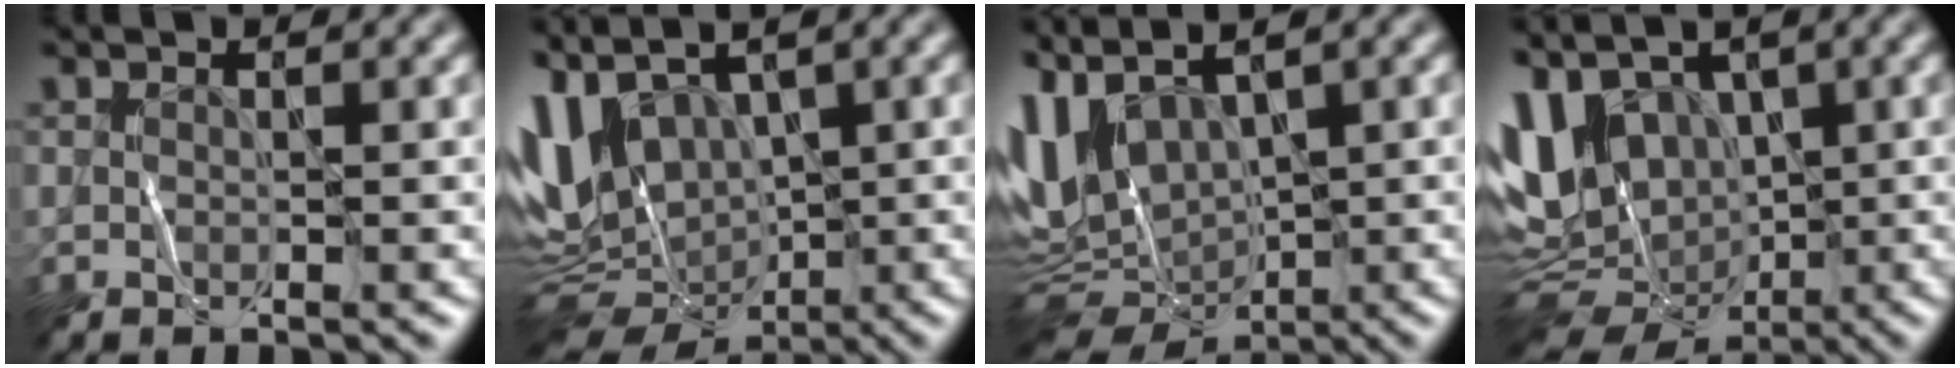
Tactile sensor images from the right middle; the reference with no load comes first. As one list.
[{"total": 11.1, "force": [1.6, 6.2, 9.0], "torque": [-0.182, 0.003, 0.042]}, {"total": 9.0, "force": [2.5, 3.9, 7.7], "torque": [-0.189, 0.000, 0.057]}, {"total": 13.5, "force": [0.4, 9.1, 10.0], "torque": [-0.197, 0.012, 0.032]}]